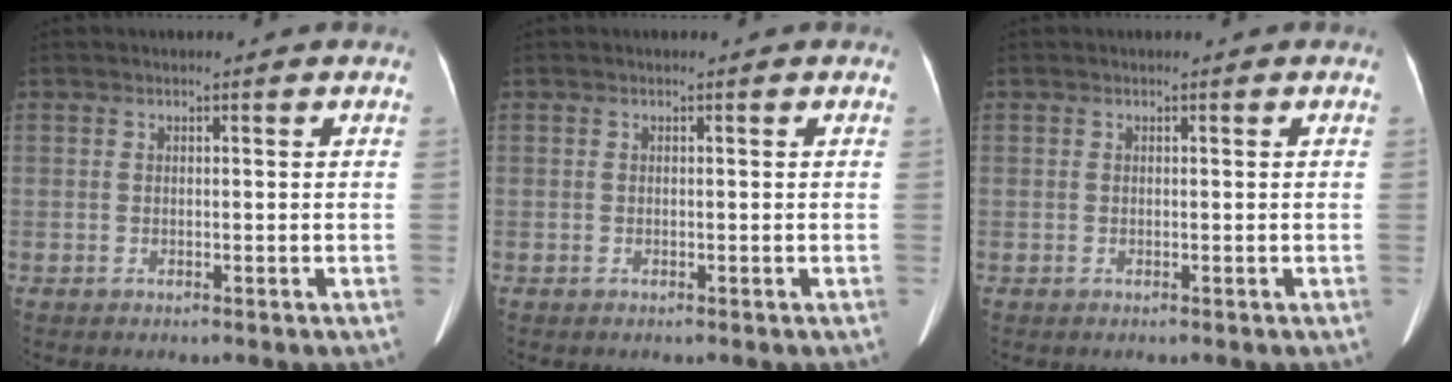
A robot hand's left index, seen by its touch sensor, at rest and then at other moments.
{"total": 0.0}
{"total": 0.0}